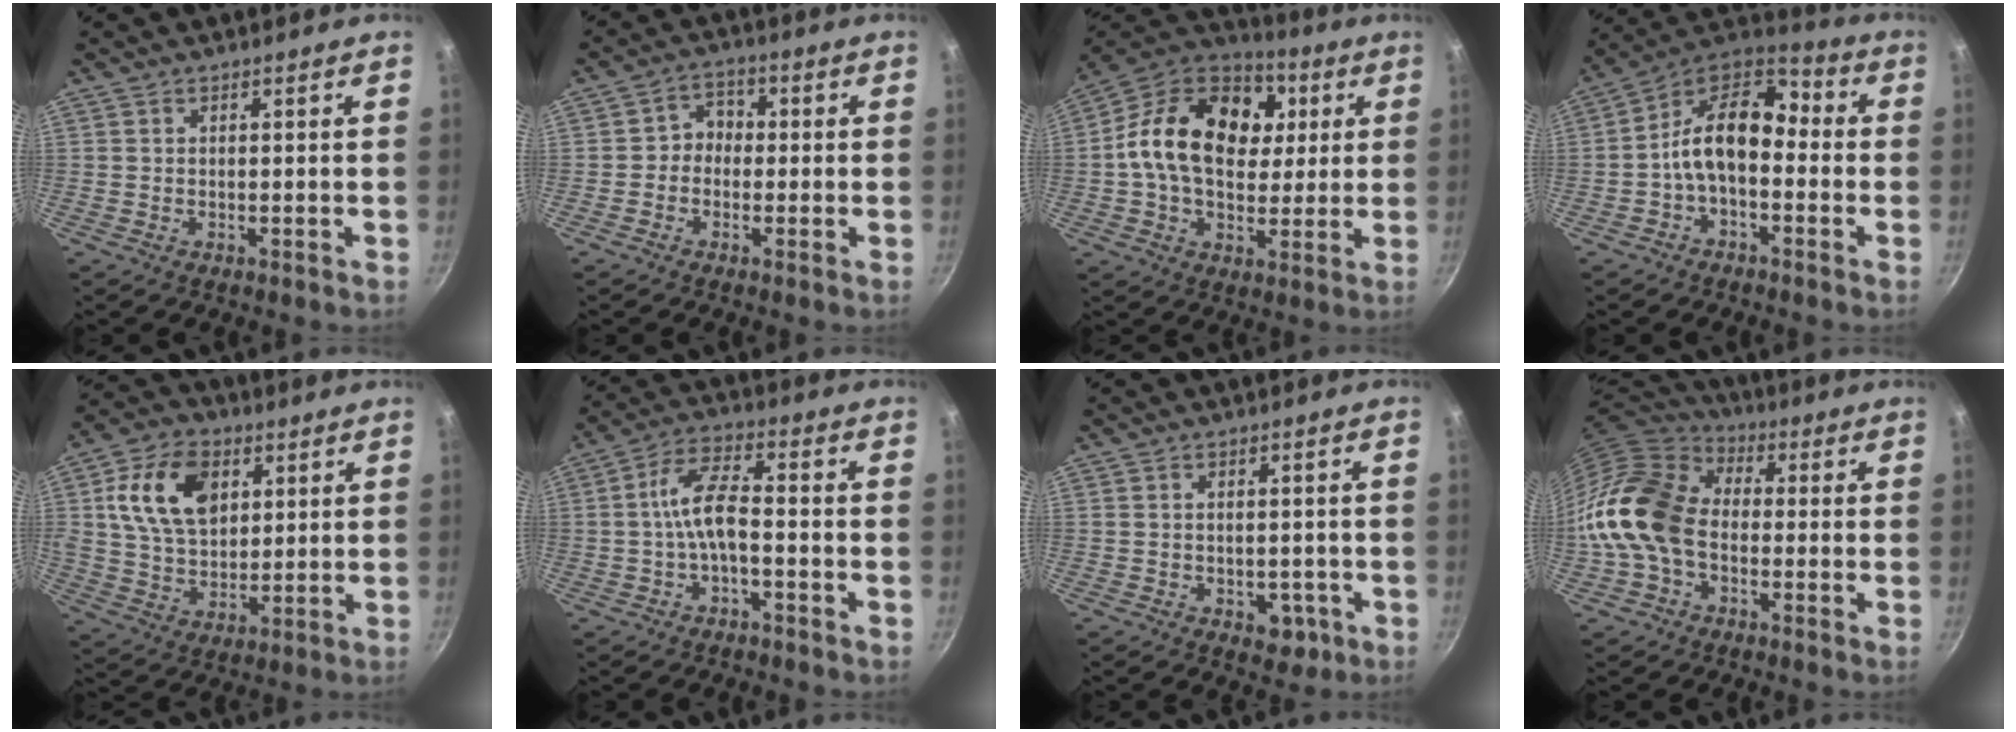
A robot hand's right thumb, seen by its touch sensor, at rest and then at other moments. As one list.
[{"total": 4.2, "force": [-0.6, 3.7, 2.0], "torque": [-0.003, 0.018, -0.023]}, {"total": 21.9, "force": [3.7, 15.4, 15.1], "torque": [-0.234, 0.016, 0.044]}, {"total": 13.6, "force": [-1.9, 8.5, 10.4], "torque": [-0.161, 0.055, -0.055]}, {"total": 14.9, "force": [4.5, 10.1, 10.1], "torque": [-0.160, -0.005, 0.078]}, {"total": 7.2, "force": [-2.0, 2.8, 6.4], "torque": [-0.124, 0.035, -0.045]}, {"total": 4.5, "force": [-1.7, 3.0, 2.9], "torque": [-0.021, 0.010, -0.011]}, {"total": 15.2, "force": [-2.5, 10.9, 10.3], "torque": [-0.174, 0.039, -0.071]}]